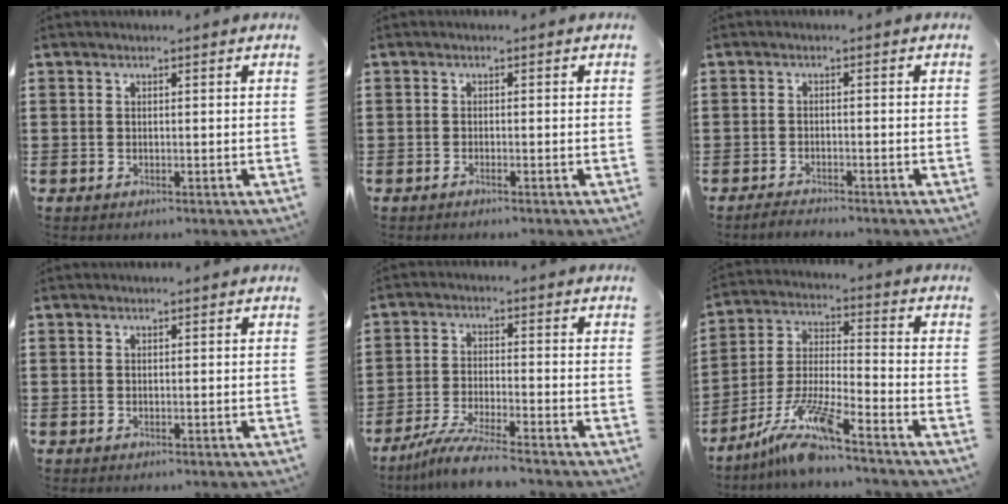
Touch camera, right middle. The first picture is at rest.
{"total": 0.6, "force": [-0.4, 0.0, 0.4], "torque": [-0.008, -0.003, -0.008]}
{"total": 1.5, "force": [-1.5, 0.1, 0.3], "torque": [-0.009, 0.000, -0.029]}
{"total": 0.0}
{"total": 6.1, "force": [-5.3, -0.3, 3.0], "torque": [-0.066, -0.018, -0.101]}
{"total": 10.4, "force": [-8.4, 0.3, 6.2], "torque": [-0.137, -0.007, -0.170]}